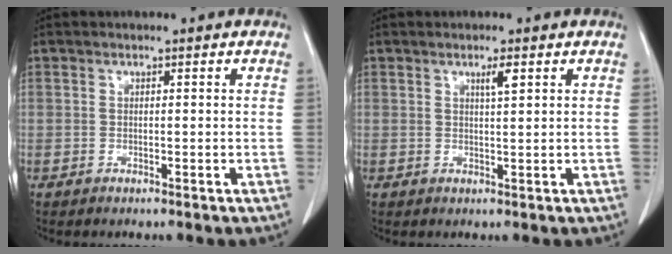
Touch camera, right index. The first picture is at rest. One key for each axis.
{"total": 1.8, "fx": 0.9, "fy": 0.0, "fz": 1.6, "tx": -0.031, "ty": -0.001, "tz": 0.015}